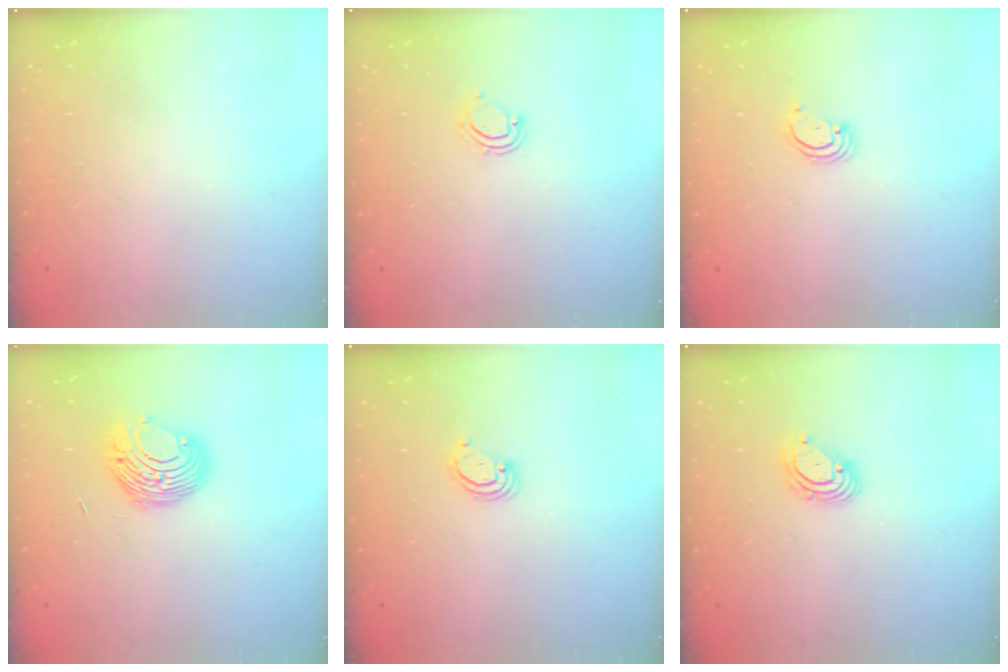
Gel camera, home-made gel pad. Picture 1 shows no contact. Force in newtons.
{"total": 4.8, "press": 4.8, "slide": 0.4}
{"total": 2.5, "press": 2.5, "slide": 0.2}
{"total": 9.6, "press": 9.6, "slide": 0.7}
{"total": 3.1, "press": 3.0, "slide": 0.3}
{"total": 4.9, "press": 4.9, "slide": 0.5}